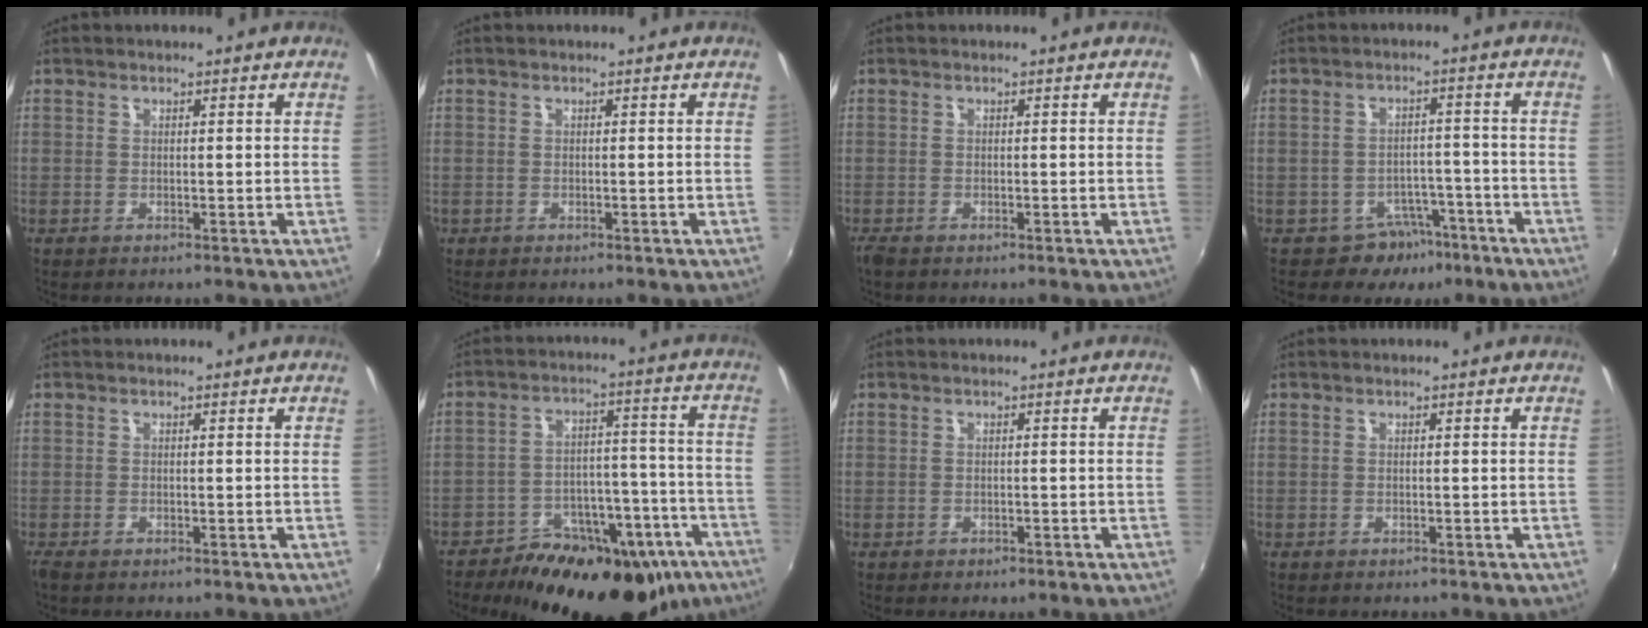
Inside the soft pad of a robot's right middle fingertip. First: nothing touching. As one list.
[{"total": 0.6, "force": [-0.4, 0.4, 0.0], "torque": [-0.001, -0.004, -0.007]}, {"total": 1.5, "force": [-1.3, 0.5, 0.7], "torque": [-0.016, -0.009, -0.024]}, {"total": 5.9, "force": [-4.2, 4.1, 0.9], "torque": [-0.016, 0.027, -0.049]}, {"total": 0.9, "force": [-0.7, 0.2, 0.4], "torque": [-0.010, -0.006, -0.014]}, {"total": 25.7, "force": [-18.1, 12.5, 13.4], "torque": [-0.211, 0.023, -0.226]}, {"total": 1.1, "force": [-0.9, 0.6, 0.4], "torque": [-0.010, -0.002, -0.011]}, {"total": 0.5, "force": [-0.4, 0.4, 0.0], "torque": [-0.002, -0.003, -0.006]}]